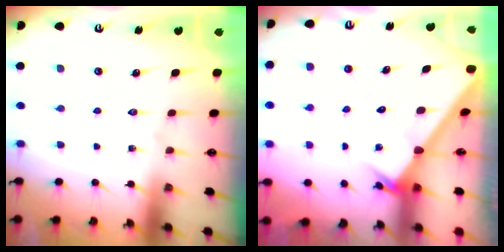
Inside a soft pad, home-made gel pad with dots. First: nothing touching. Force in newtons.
{"total": 2.3, "press": 2.3, "slide": 0.2}